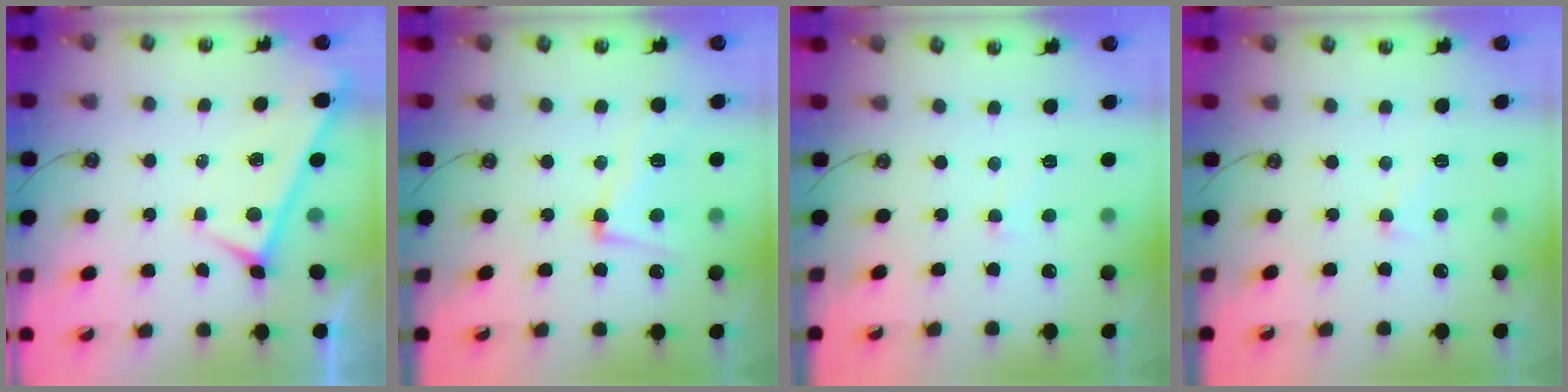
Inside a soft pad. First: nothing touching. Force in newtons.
{"total": 5.3, "press": 5.0, "slide": 1.7}
{"total": 0.8, "press": 0.1, "slide": 0.8}
{"total": 1.3, "press": 0.3, "slide": 1.3}